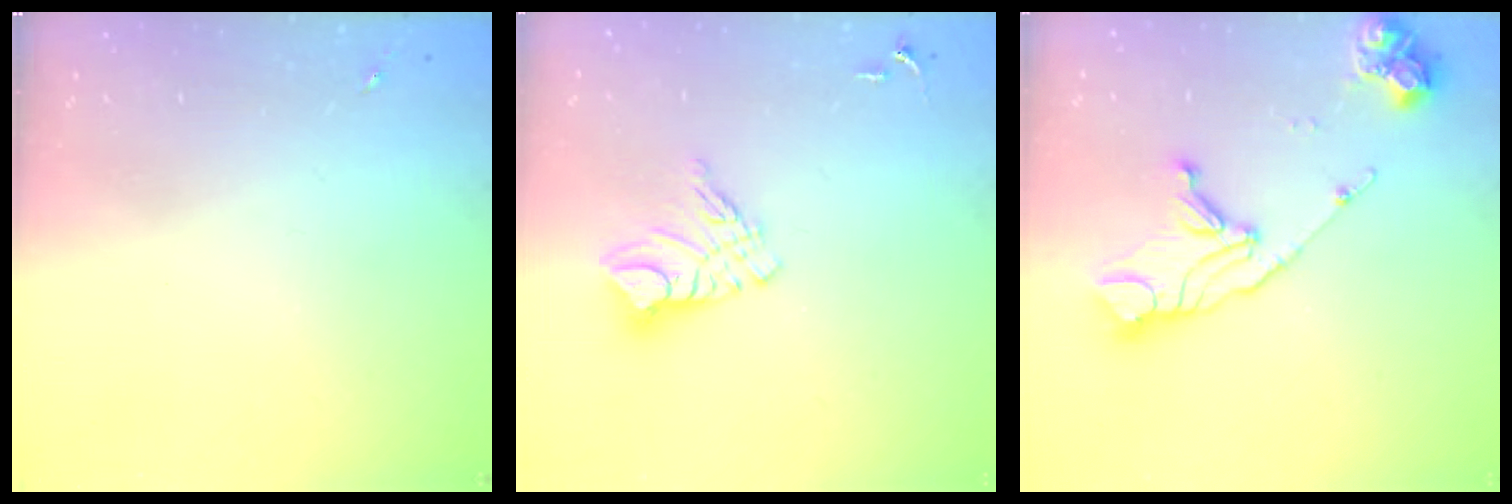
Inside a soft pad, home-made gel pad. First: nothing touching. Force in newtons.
{"total": 10.3, "press": 10.3, "slide": 0.9}
{"total": 14.7, "press": 14.6, "slide": 1.7}